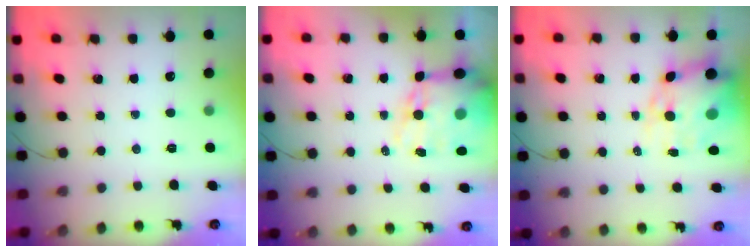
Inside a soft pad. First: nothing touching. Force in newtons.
{"total": 15.8, "press": 15.4, "slide": 3.5}
{"total": 12.9, "press": 12.4, "slide": 3.8}